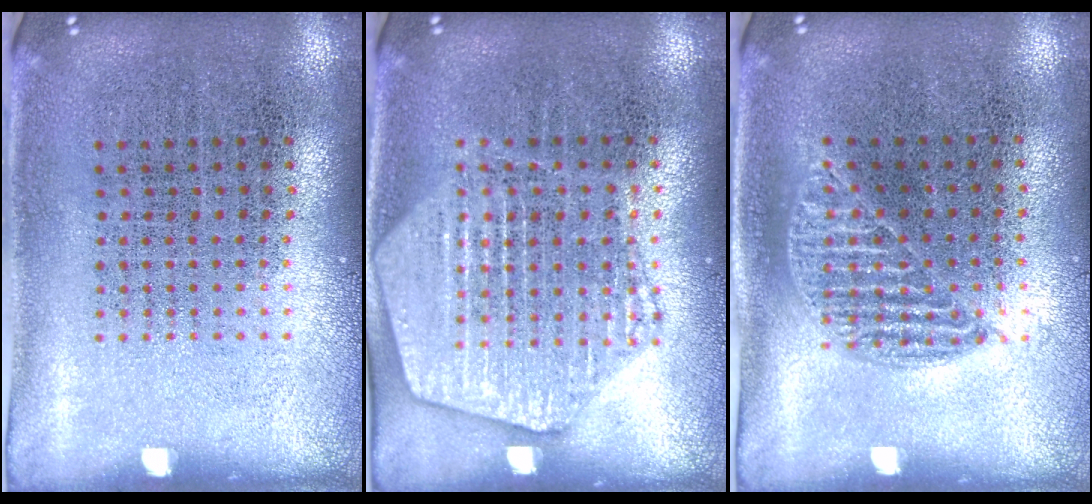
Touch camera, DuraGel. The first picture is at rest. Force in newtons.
{"total": 1.9, "press": 1.9, "slide": 0.3}
{"total": 0.9, "press": 0.8, "slide": 0.4}